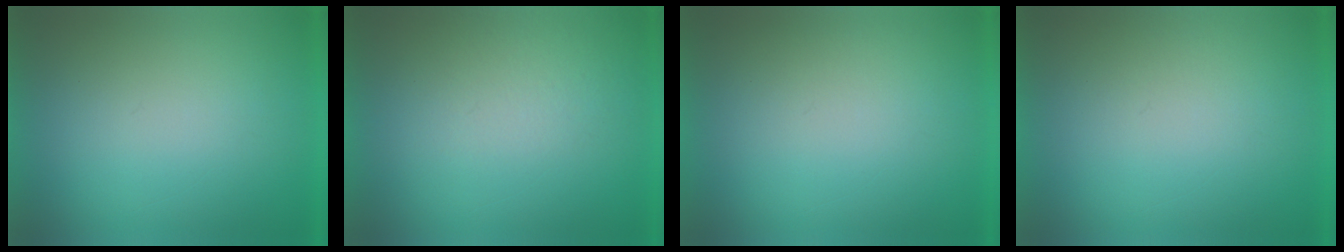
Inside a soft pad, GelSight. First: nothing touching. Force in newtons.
{"total": 4.8}
{"total": 1.1}
{"total": 1.0}